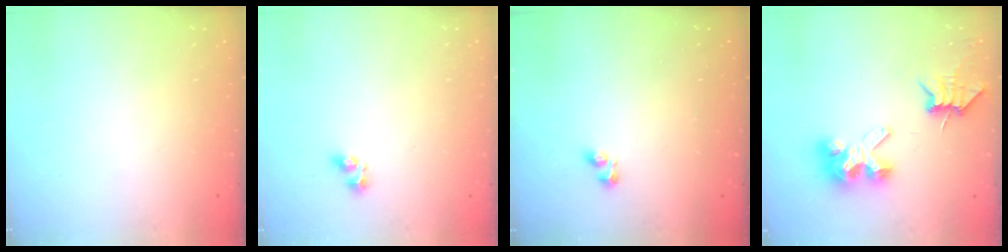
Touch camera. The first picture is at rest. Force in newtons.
{"total": 4.6, "press": 4.5, "slide": 0.5}
{"total": 1.4, "press": 1.2, "slide": 0.7}
{"total": 6.7, "press": 6.7, "slide": 0.6}